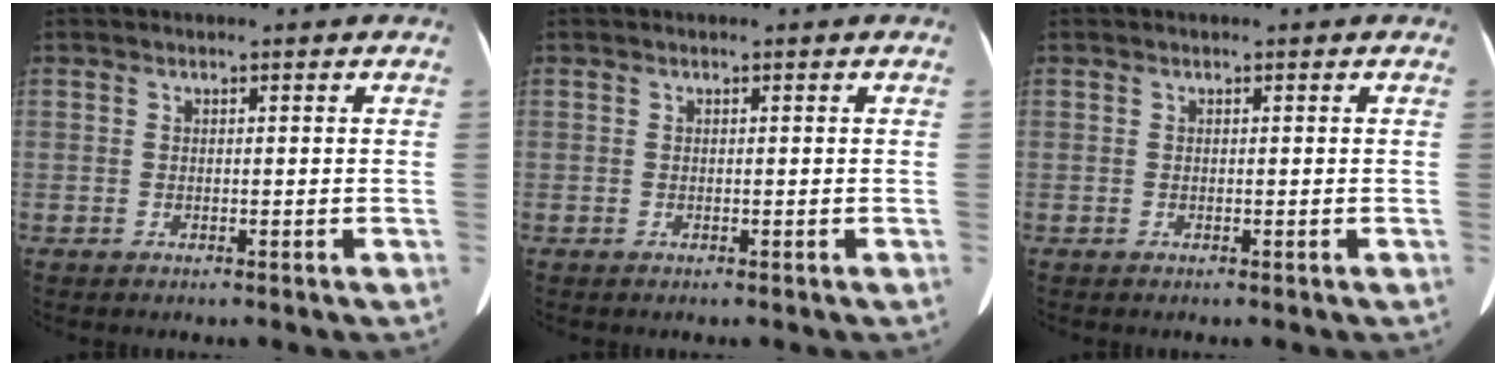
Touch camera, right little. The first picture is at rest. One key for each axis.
{"total": 0.0}
{"total": 0.0}